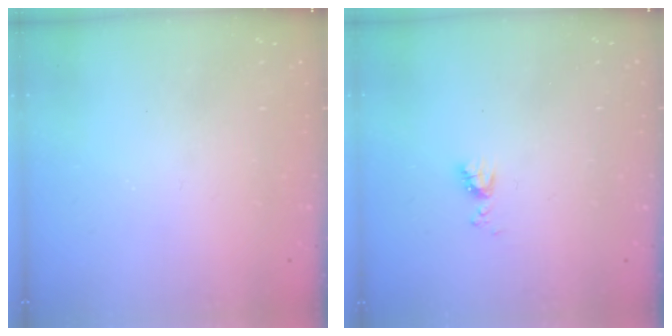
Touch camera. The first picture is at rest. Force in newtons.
{"total": 5.7, "press": 5.7, "slide": 0.8}